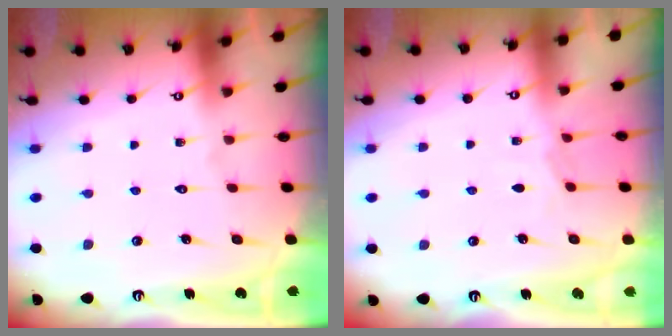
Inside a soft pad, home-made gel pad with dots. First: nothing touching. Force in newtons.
{"total": 3.5, "press": 3.5, "slide": 0.6}